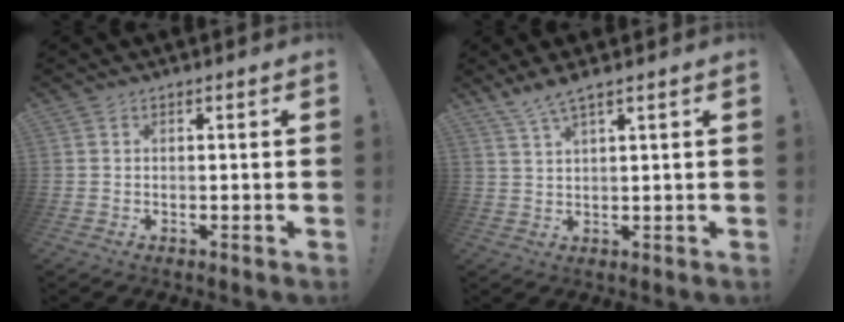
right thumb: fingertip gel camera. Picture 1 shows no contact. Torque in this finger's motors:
{"motor_torque": [0.00, 0.00, 0.00, 0.00, 0.00]}